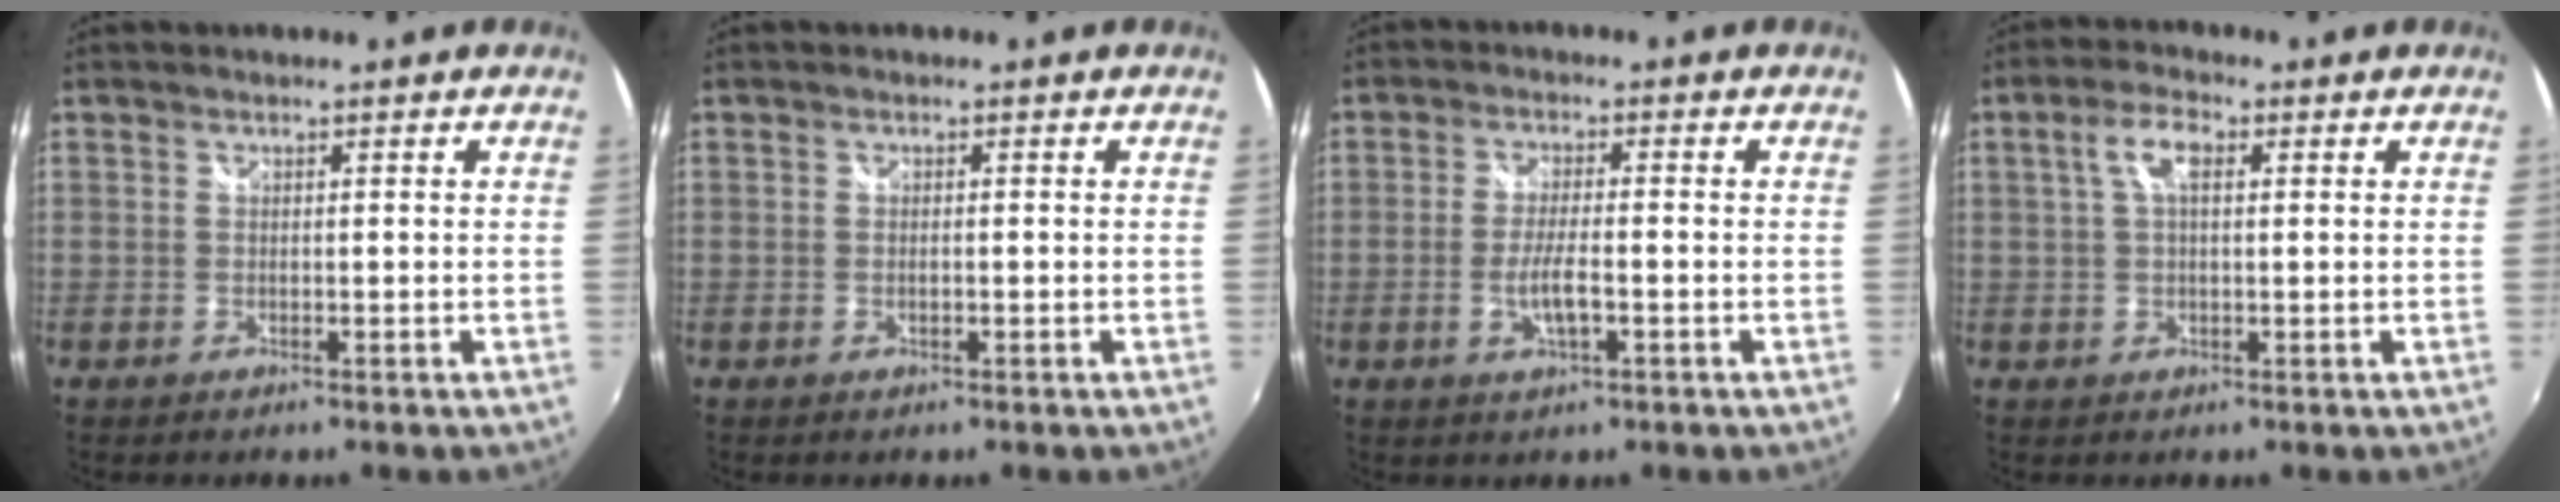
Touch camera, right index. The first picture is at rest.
{"total": 0.9, "force": [-0.2, 0.3, 0.8], "torque": [-0.018, -0.001, -0.005]}
{"total": 5.0, "force": [-1.7, 1.1, 4.6], "torque": [-0.093, -0.006, -0.030]}
{"total": 4.8, "force": [1.3, 1.9, 4.2], "torque": [-0.081, 0.012, 0.022]}